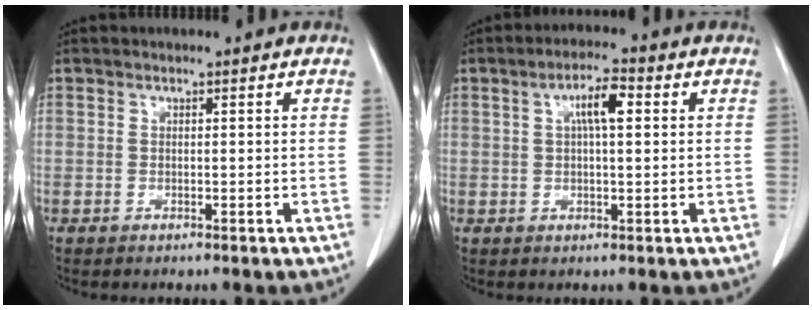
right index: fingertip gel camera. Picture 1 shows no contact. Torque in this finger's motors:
{"motor_torque": [0.66, 0.04, 0.24, 0.08]}